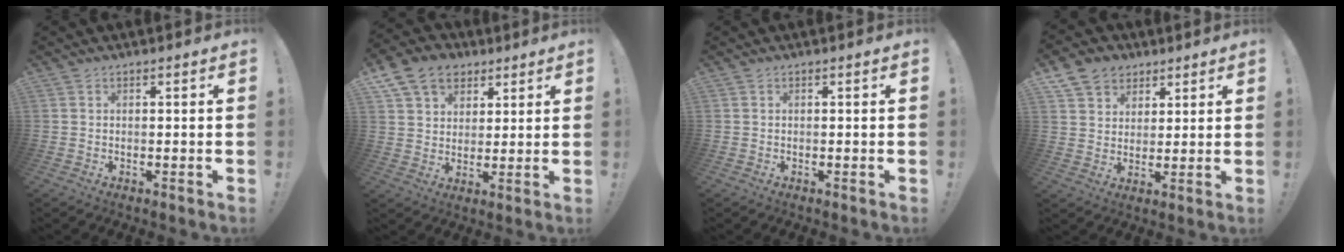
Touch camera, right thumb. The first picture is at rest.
{"total": 12.6, "force": [6.6, 9.6, 4.8], "torque": [-0.072, -0.034, 0.131]}
{"total": 0.0}
{"total": 9.0, "force": [5.5, 6.9, 2.0], "torque": [-0.029, -0.034, 0.110]}